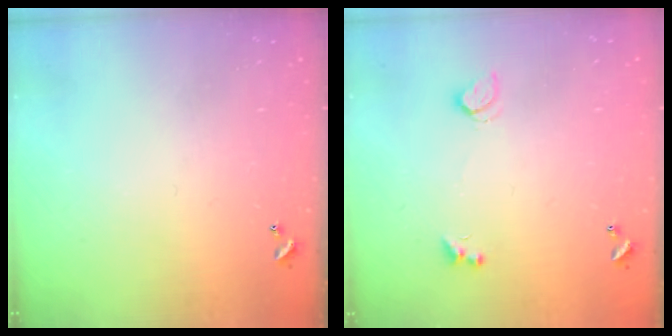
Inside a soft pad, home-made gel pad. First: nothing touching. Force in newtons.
{"total": 1.8, "press": 1.8, "slide": 0.5}